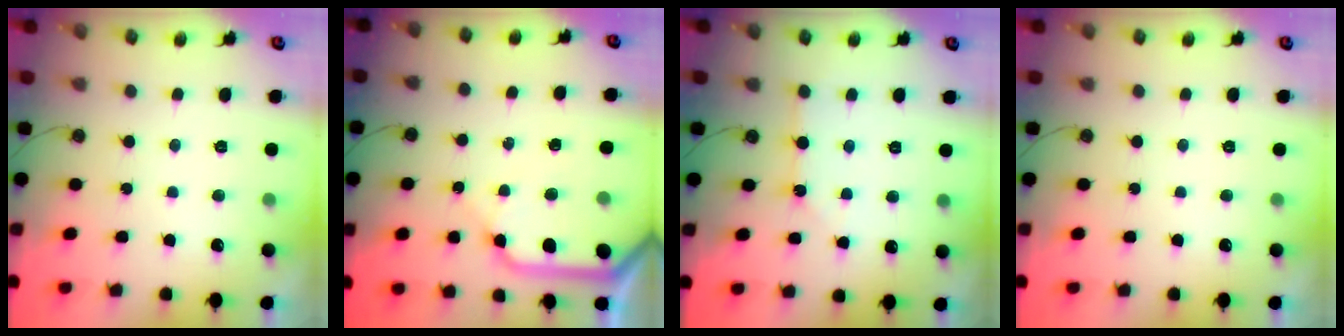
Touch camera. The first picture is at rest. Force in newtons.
{"total": 13.3, "press": 13.2, "slide": 1.5}
{"total": 3.8, "press": 3.8, "slide": 0.5}
{"total": 0.0}